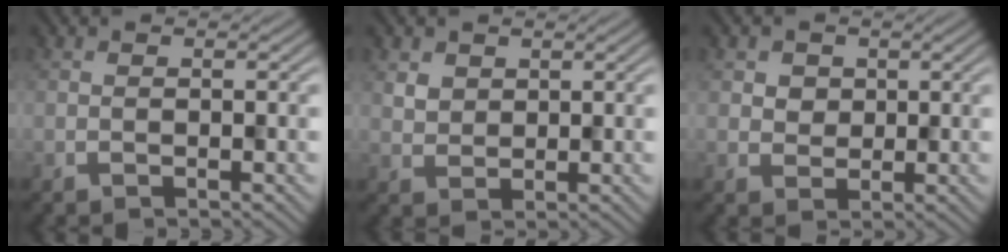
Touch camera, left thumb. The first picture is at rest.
{"total": 2.2, "force": [1.9, 1.1, -0.1], "torque": [-0.001, 0.000, 0.038]}
{"total": 2.2, "force": [1.5, 1.6, -0.4], "torque": [0.005, 0.001, 0.026]}